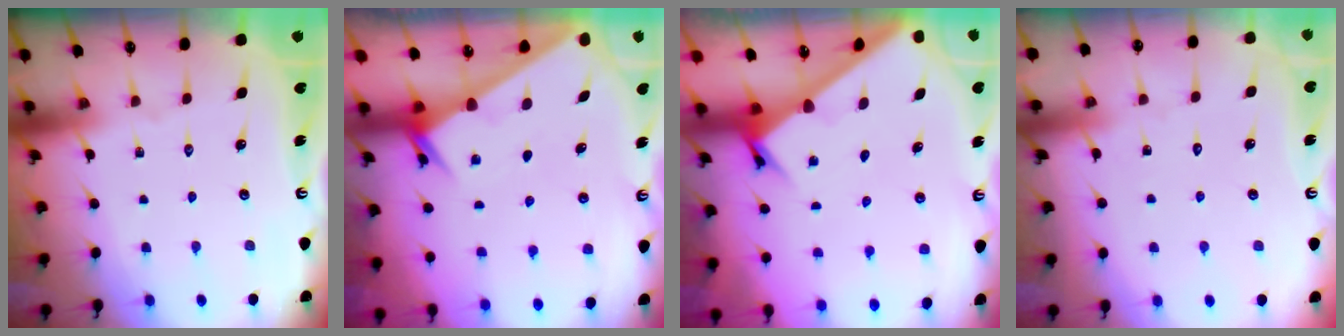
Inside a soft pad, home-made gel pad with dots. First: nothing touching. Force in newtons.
{"total": 2.0, "press": 2.0, "slide": 0.1}
{"total": 2.6, "press": 2.5, "slide": 0.3}
{"total": 3.7, "press": 3.7, "slide": 0.3}